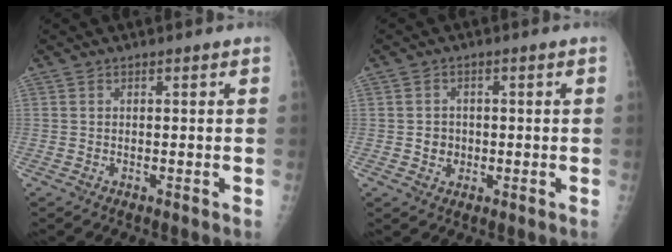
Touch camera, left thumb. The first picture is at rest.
{"total": 2.9, "force": [-0.3, 2.6, 1.1], "torque": [0.000, 0.006, -0.002]}